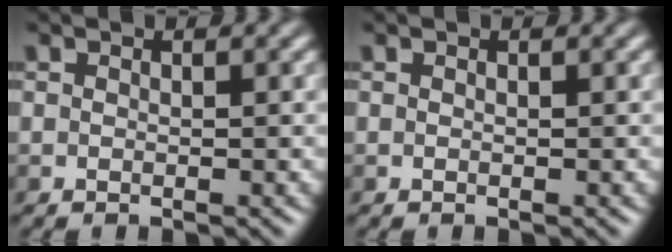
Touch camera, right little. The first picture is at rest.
{"total": 0.0}